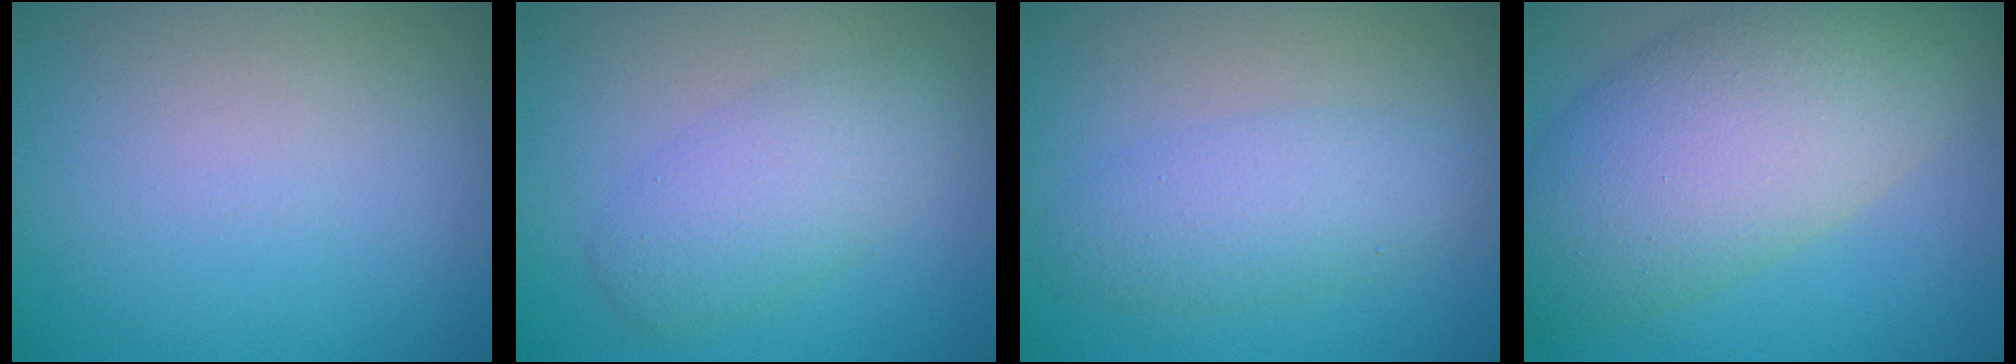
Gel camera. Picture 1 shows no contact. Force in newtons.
{"total": 4.0, "press": 4.0, "slide": 0.2}
{"total": 3.6, "press": 3.6, "slide": 0.1}
{"total": 11.0, "press": 11.0, "slide": 0.5}